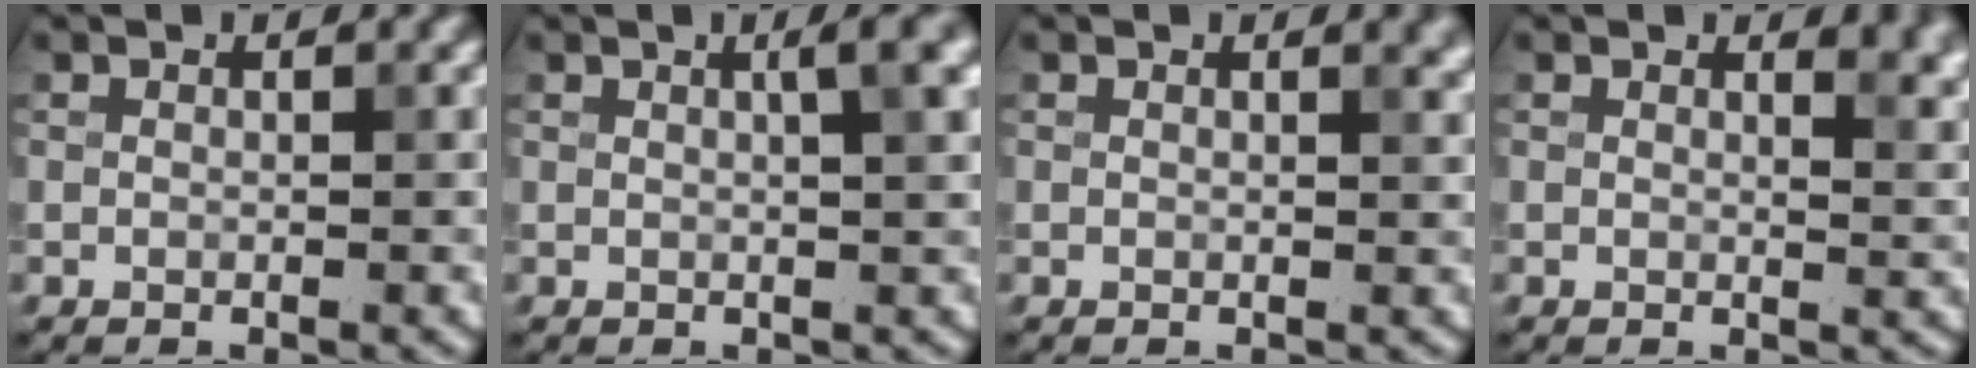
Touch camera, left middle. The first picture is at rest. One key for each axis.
{"total": 3.4, "fx": 1.2, "fy": 0.9, "fz": 3.1, "tx": -0.027, "ty": 0.011, "tz": 0.010}
{"total": 1.5, "fx": 1.0, "fy": 0.5, "fz": 0.9, "tx": -0.001, "ty": 0.003, "tz": 0.013}
{"total": 3.6, "fx": 2.4, "fy": 1.5, "fz": 2.1, "tx": -0.011, "ty": 0.000, "tz": 0.029}